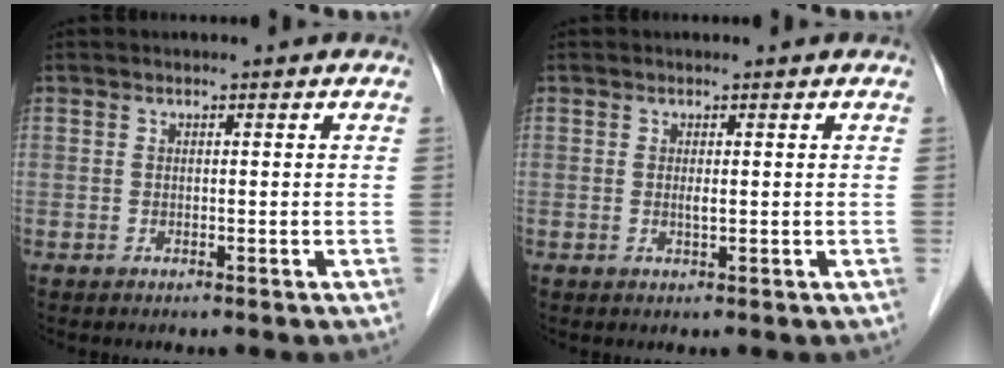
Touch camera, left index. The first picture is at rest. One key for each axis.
{"total": 0.8, "fx": 0.2, "fy": 0.1, "fz": 0.8, "tx": -0.019, "ty": -0.003, "tz": 0.003}